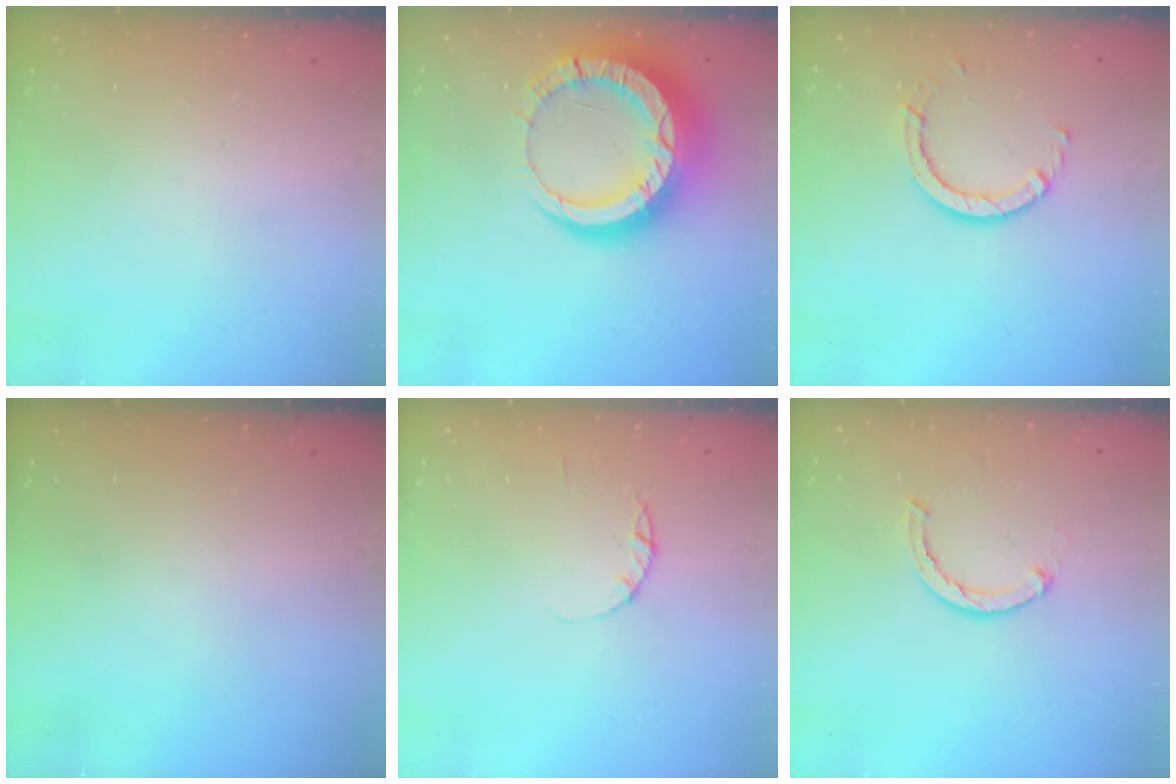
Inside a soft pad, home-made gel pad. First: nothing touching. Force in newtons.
{"total": 18.7, "press": 18.6, "slide": 1.9}
{"total": 5.1, "press": 5.1, "slide": 0.3}
{"total": 0.0}
{"total": 2.2, "press": 2.2, "slide": 0.4}
{"total": 3.1, "press": 3.0, "slide": 0.5}